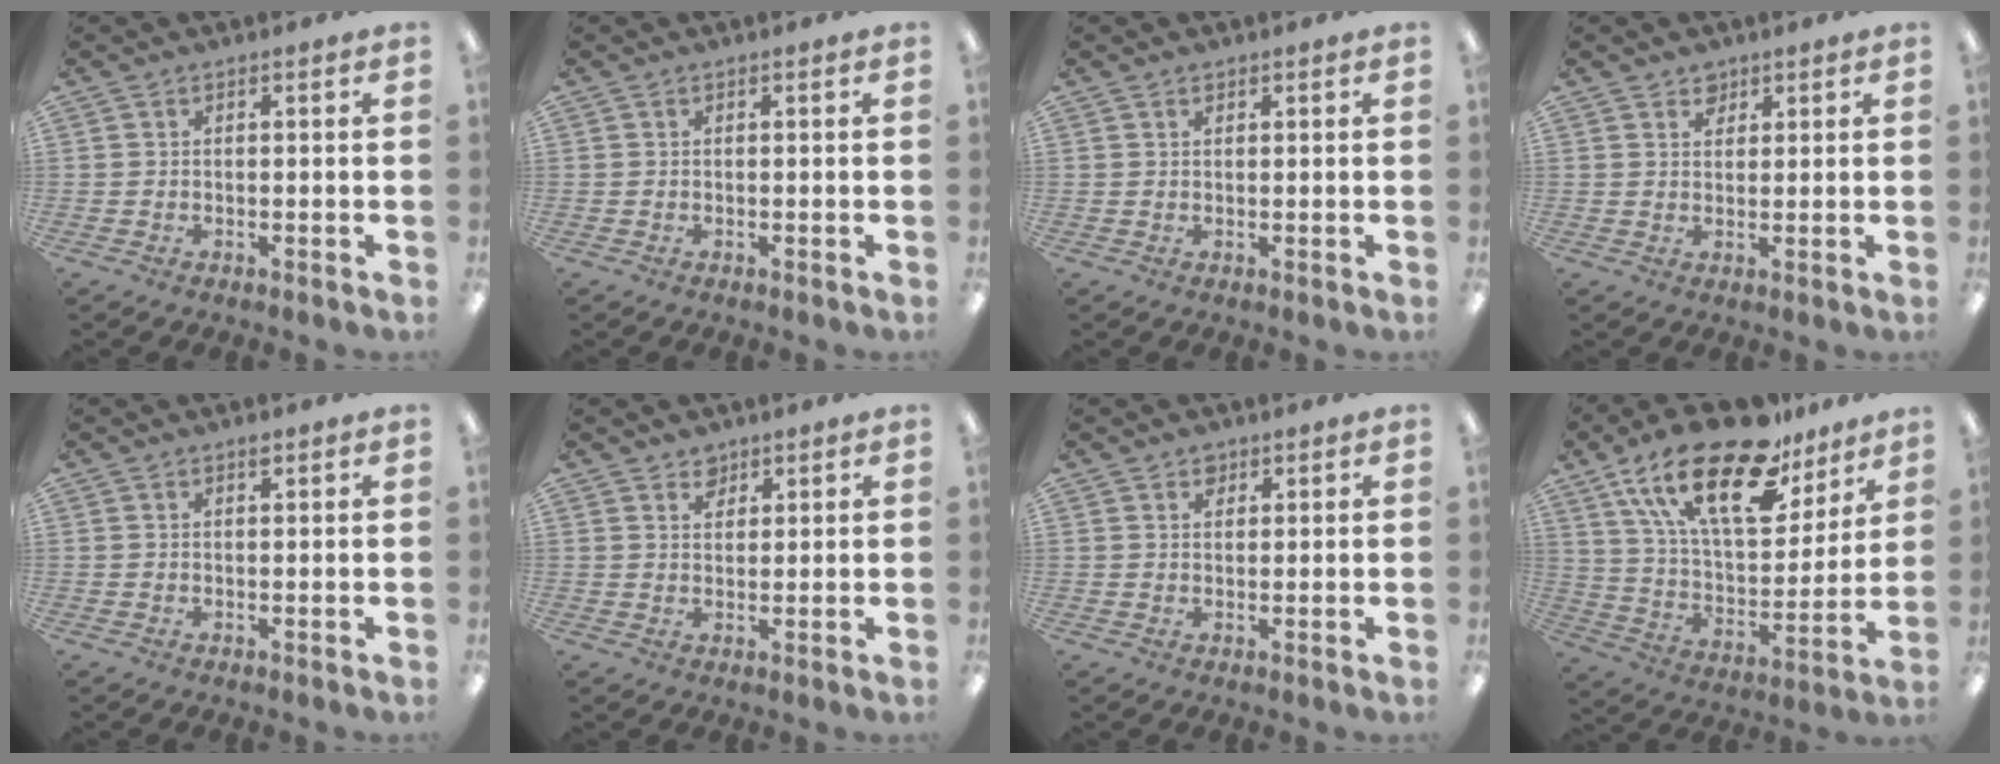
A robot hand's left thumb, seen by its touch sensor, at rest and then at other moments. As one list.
[{"total": 0.0}, {"total": 0.7, "force": [0.5, 0.3, 0.2], "torque": [-0.005, 0.002, 0.010]}, {"total": 2.8, "force": [2.1, 1.7, 0.5], "torque": [0.004, -0.009, 0.038]}, {"total": 1.0, "force": [0.8, 0.3, 0.5], "torque": [-0.004, -0.003, 0.013]}, {"total": 3.1, "force": [2.4, 1.9, 0.5], "torque": [0.001, -0.010, 0.043]}, {"total": 2.1, "force": [1.5, 1.4, 0.5], "torque": [0.004, -0.006, 0.025]}, {"total": 25.1, "force": [15.7, 10.8, 16.4], "torque": [-0.299, -0.085, 0.268]}]